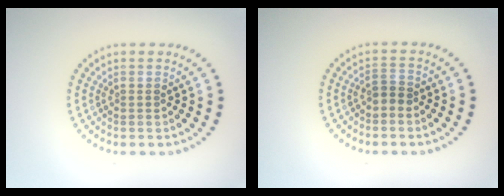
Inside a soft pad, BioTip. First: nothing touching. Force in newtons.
{"total": 1.3, "press": 1.0, "slide": 0.8}